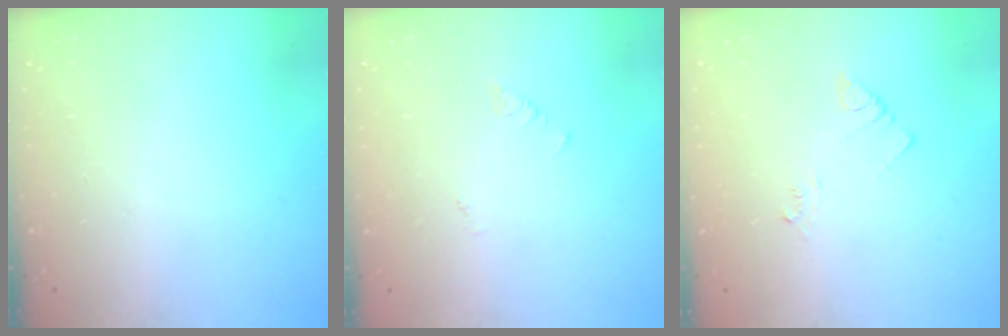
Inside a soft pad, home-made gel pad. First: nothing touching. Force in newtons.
{"total": 1.9, "press": 1.9, "slide": 0.4}
{"total": 4.1, "press": 4.1, "slide": 0.4}